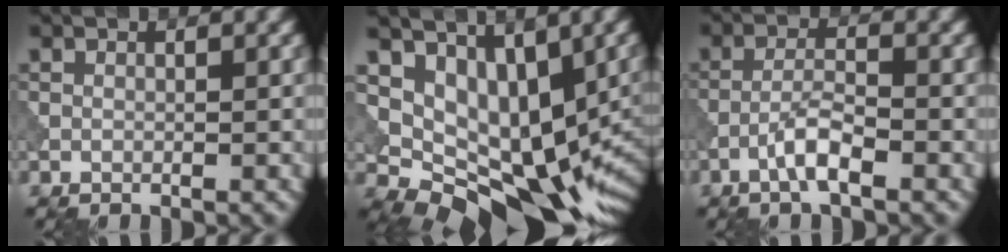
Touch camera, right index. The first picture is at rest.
{"total": 11.4, "force": [1.9, 7.3, 8.6], "torque": [-0.128, -0.028, 0.050]}
{"total": 3.1, "force": [-1.7, 0.5, 2.5], "torque": [-0.049, 0.010, -0.039]}